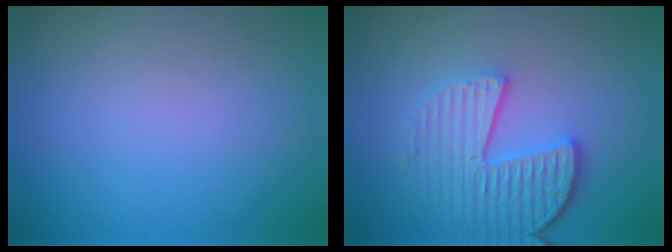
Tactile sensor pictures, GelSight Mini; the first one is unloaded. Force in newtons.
{"total": 5.3, "press": 4.0, "slide": 3.5}